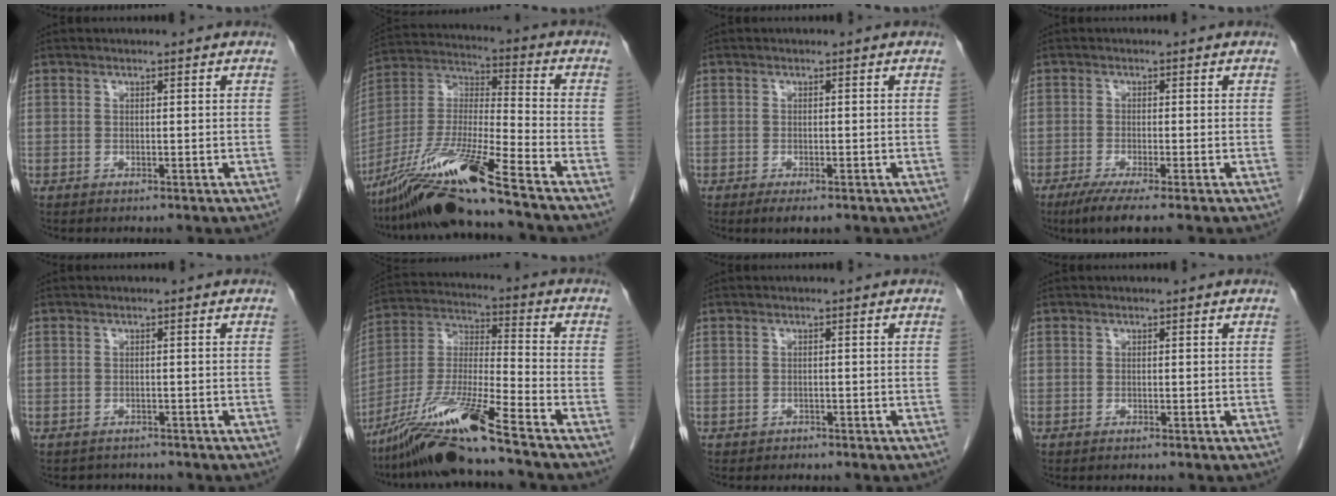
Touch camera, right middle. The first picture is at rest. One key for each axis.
{"total": 16.5, "fx": -12.5, "fy": -1.1, "fz": 10.7, "tx": -0.223, "ty": -0.020, "tz": -0.233}
{"total": 2.4, "fx": -1.6, "fy": 0.7, "fz": 1.7, "tx": -0.026, "ty": -0.006, "tz": -0.019}
{"total": 4.9, "fx": -3.4, "fy": -0.2, "fz": 3.5, "tx": -0.061, "ty": -0.014, "tz": -0.060}
{"total": 2.5, "fx": -2.3, "fy": 1.1, "fz": 0.0, "tx": -0.005, "ty": -0.003, "tz": -0.032}
{"total": 15.0, "fx": -11.3, "fy": -0.9, "fz": 9.8, "tx": -0.199, "ty": -0.019, "tz": -0.210}
{"total": 0.7, "fx": -0.5, "fy": 0.5, "fz": 0.0, "tx": -0.012, "ty": 0.001, "tz": -0.008}
{"total": 0.0}